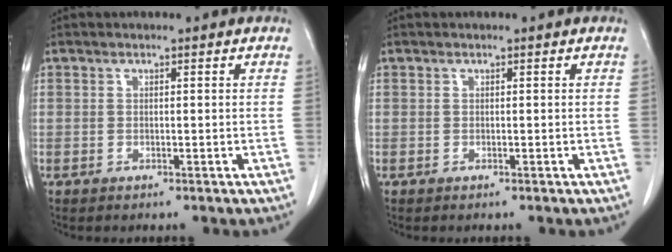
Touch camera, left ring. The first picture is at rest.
{"total": 0.0}